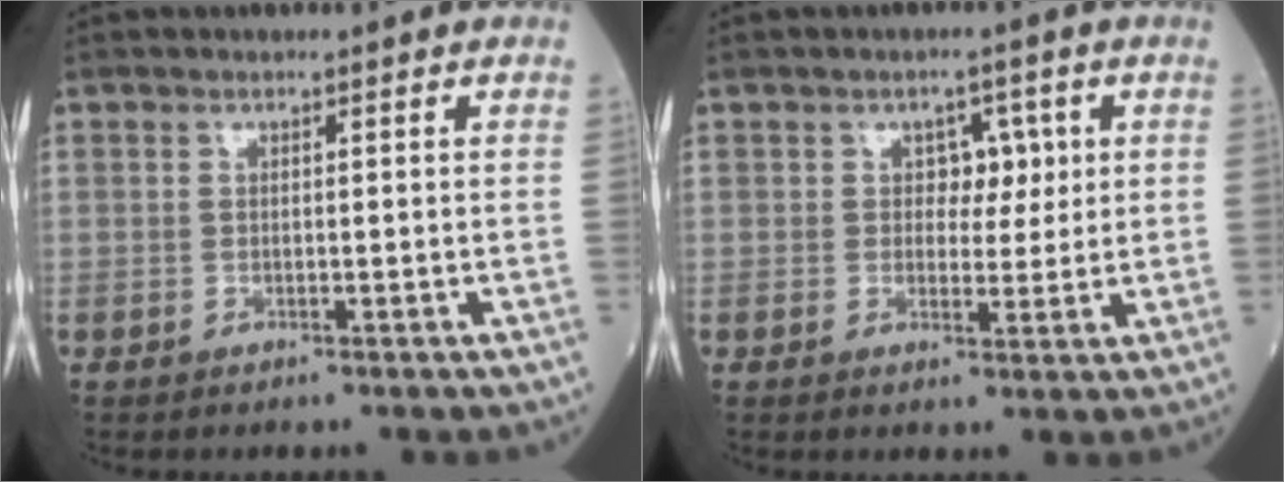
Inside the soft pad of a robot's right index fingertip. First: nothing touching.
{"total": 3.8, "force": [1.0, 2.5, 2.6], "torque": [-0.026, 0.008, 0.014]}